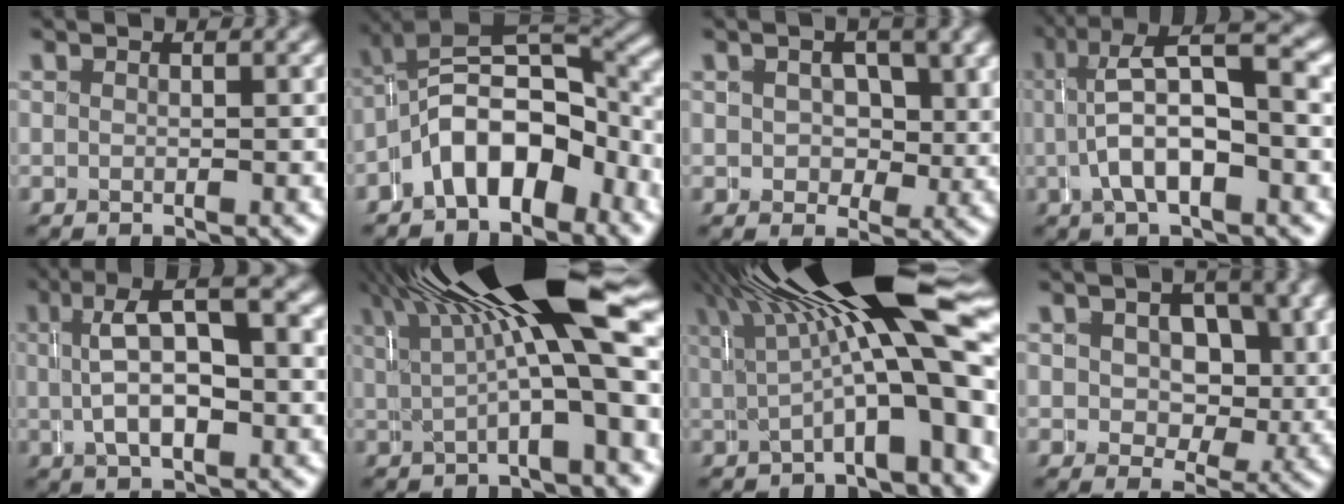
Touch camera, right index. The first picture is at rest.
{"total": 8.6, "force": [-1.9, 5.2, 6.5], "torque": [-0.102, -0.006, -0.032]}
{"total": 2.6, "force": [0.8, 1.9, 1.6], "torque": [-0.011, 0.002, 0.012]}
{"total": 7.6, "force": [1.2, 2.6, 7.1], "torque": [-0.107, 0.018, 0.014]}
{"total": 6.3, "force": [1.5, 2.1, 5.8], "torque": [-0.083, 0.023, 0.019]}
{"total": 15.3, "force": [4.5, 4.4, 13.9], "torque": [-0.196, 0.052, 0.058]}
{"total": 13.9, "force": [3.3, 4.2, 12.9], "torque": [-0.187, 0.039, 0.047]}
{"total": 5.7, "force": [2.0, 4.1, 3.5], "torque": [-0.036, -0.007, 0.032]}